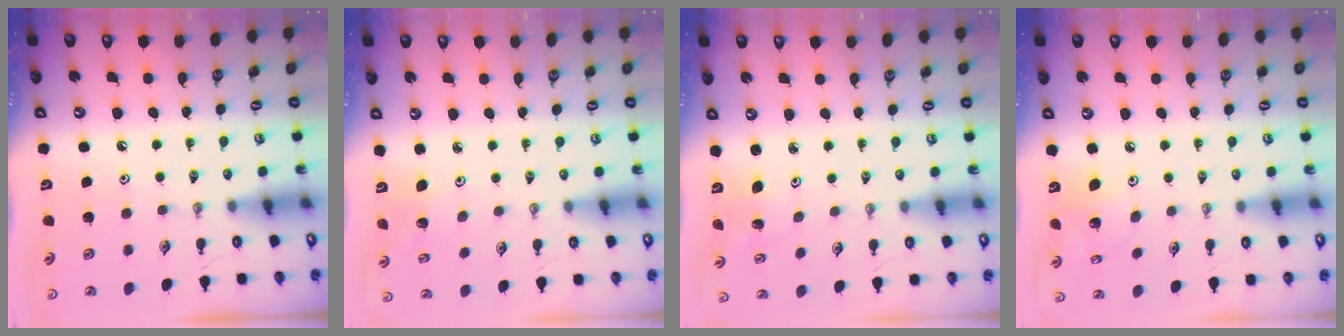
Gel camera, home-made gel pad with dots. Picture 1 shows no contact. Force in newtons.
{"total": 3.4, "press": 3.2, "slide": 0.9}
{"total": 2.0, "press": 2.0, "slide": 0.1}
{"total": 6.9, "press": 6.7, "slide": 1.8}